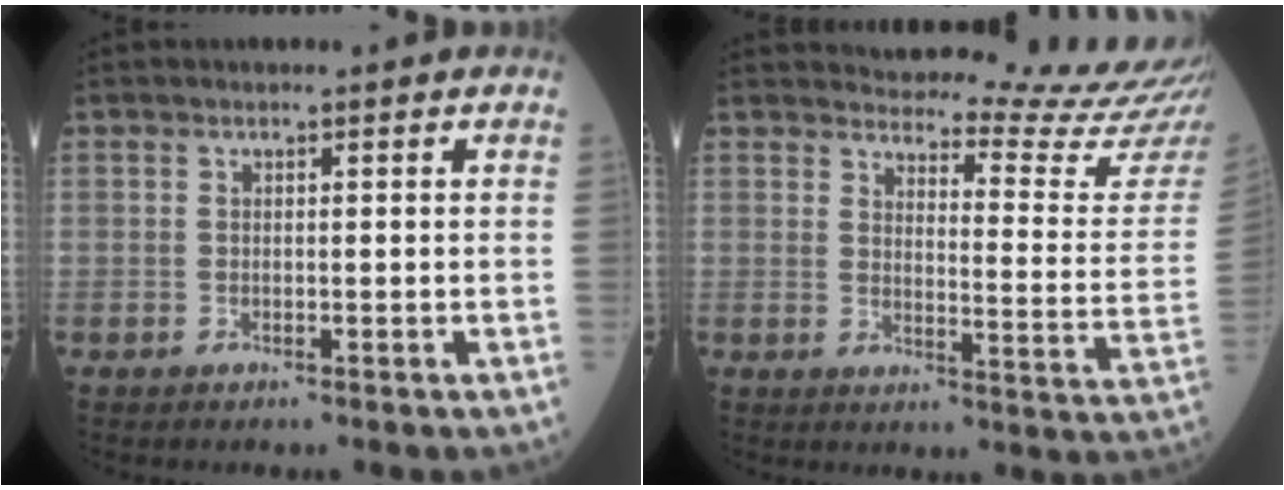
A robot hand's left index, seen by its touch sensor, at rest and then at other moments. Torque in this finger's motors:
{"motor_torque": [-0.26, -0.74, -0.32, -0.12]}